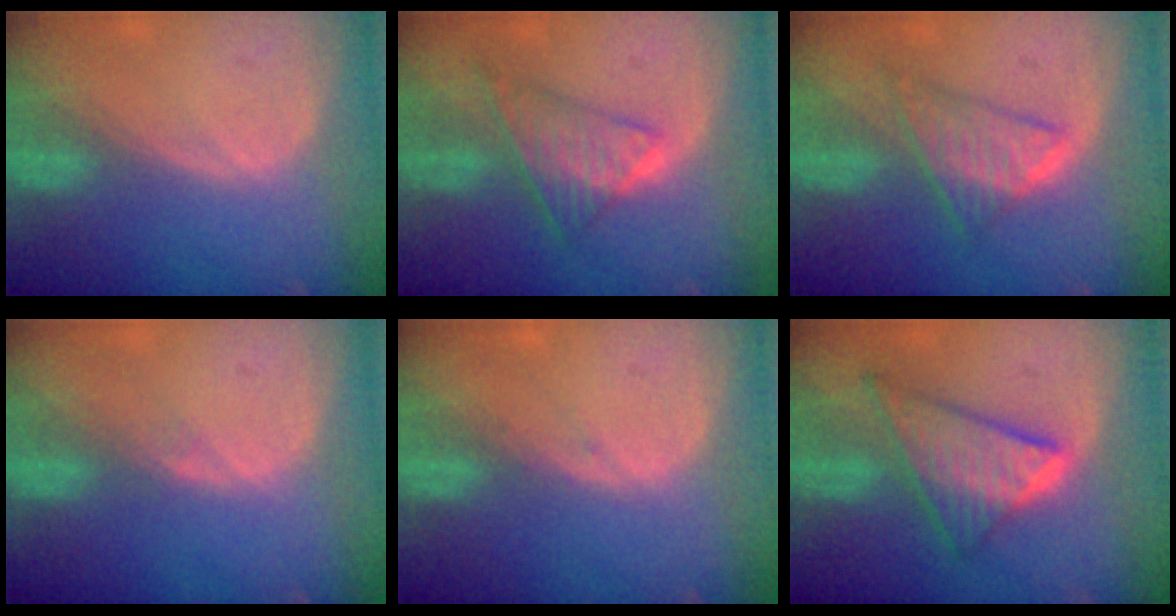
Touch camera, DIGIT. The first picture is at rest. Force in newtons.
{"total": 7.5, "press": 6.3, "slide": 4.0}
{"total": 6.0, "press": 5.7, "slide": 2.1}
{"total": 0.7, "press": 0.7, "slide": 0.1}
{"total": 0.6, "press": 0.3, "slide": 0.5}
{"total": 9.2, "press": 9.2, "slide": 0.7}